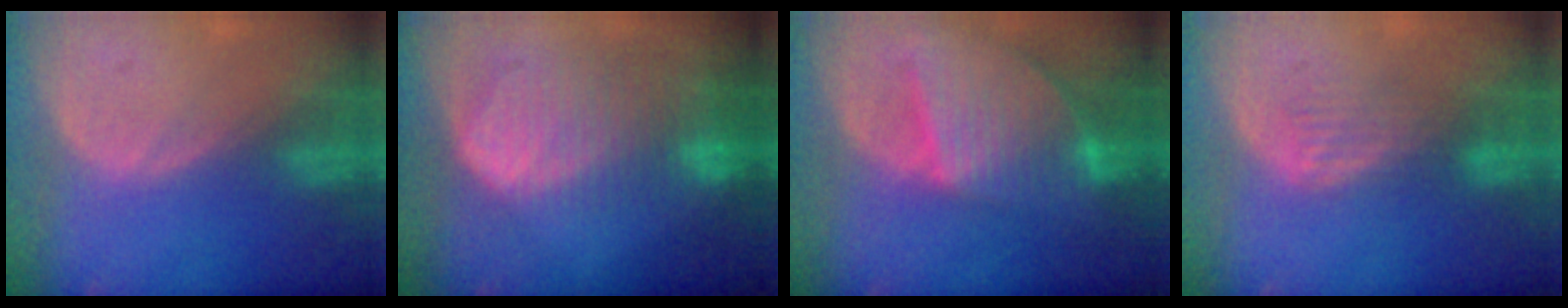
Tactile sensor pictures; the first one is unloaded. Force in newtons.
{"total": 10.4, "press": 9.0, "slide": 5.3}
{"total": 9.5, "press": 8.2, "slide": 4.8}
{"total": 4.3, "press": 3.6, "slide": 2.4}